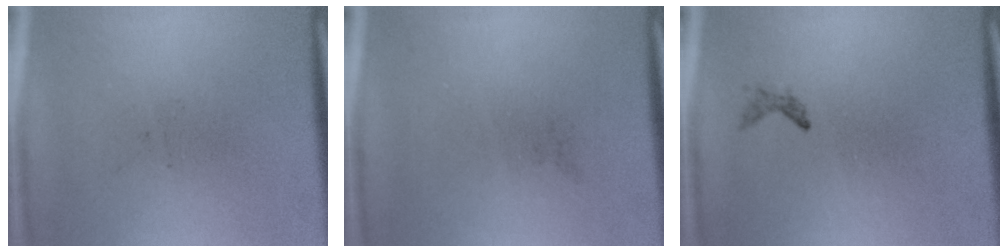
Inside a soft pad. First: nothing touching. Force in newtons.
{"total": 0.0}
{"total": 0.7}